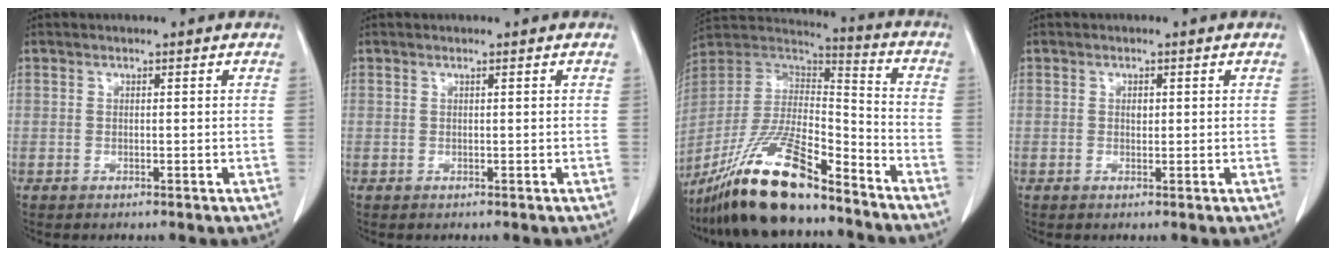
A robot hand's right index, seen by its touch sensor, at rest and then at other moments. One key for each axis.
{"total": 0.0}
{"total": 20.6, "fx": -15.7, "fy": 4.1, "fz": 12.7, "tx": -0.270, "ty": -0.016, "tz": -0.291}
{"total": 0.8, "fx": 0.1, "fy": 0.5, "fz": 0.6, "tx": -0.011, "ty": 0.001, "tz": 0.002}